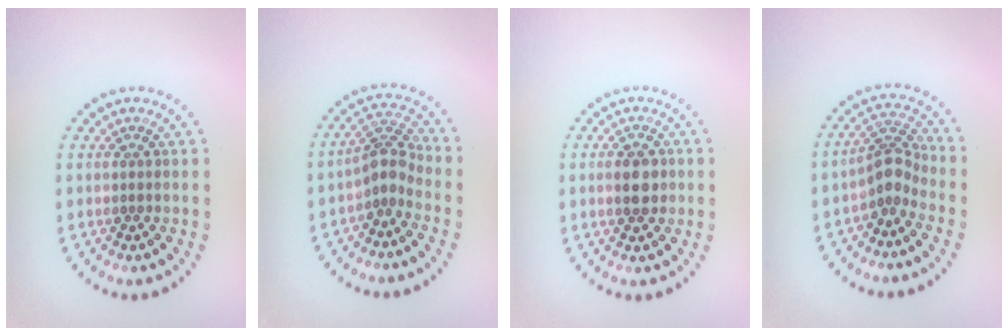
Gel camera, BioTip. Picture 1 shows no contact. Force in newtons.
{"total": 2.8, "press": 2.1, "slide": 1.8}
{"total": 3.0, "press": 3.0, "slide": 0.1}
{"total": 2.9, "press": 2.0, "slide": 2.0}